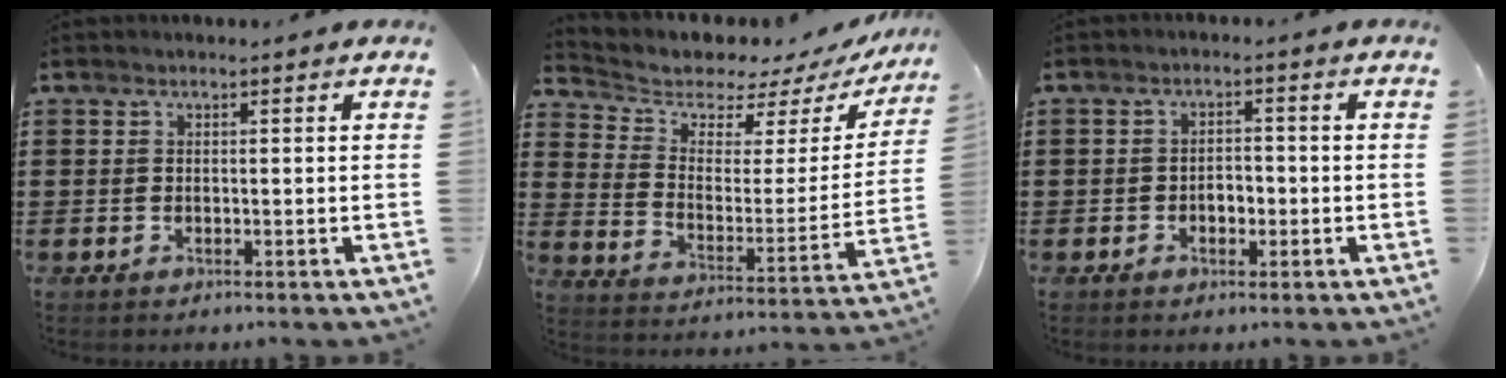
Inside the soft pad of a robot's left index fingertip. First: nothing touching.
{"total": 5.1, "force": [4.5, 2.2, 0.9], "torque": [-0.051, -0.033, 0.074]}
{"total": 2.2, "force": [-0.8, 1.3, 1.5], "torque": [-0.032, 0.004, -0.019]}